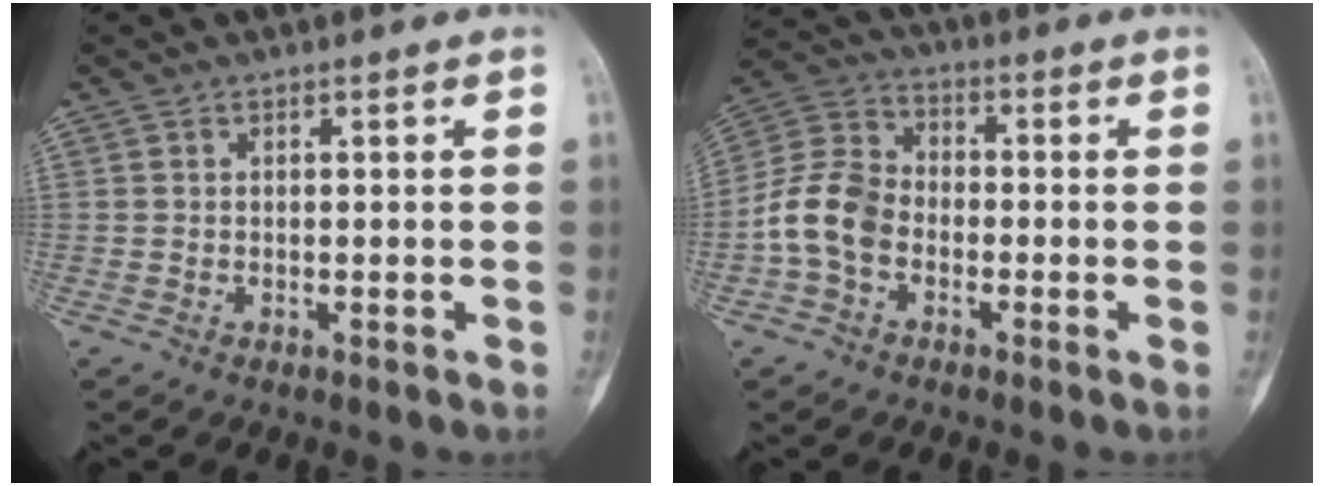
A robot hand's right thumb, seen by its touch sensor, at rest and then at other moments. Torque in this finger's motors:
{"motor_torque": [0.45, 0.39, 0.62, -0.62, 0.06]}